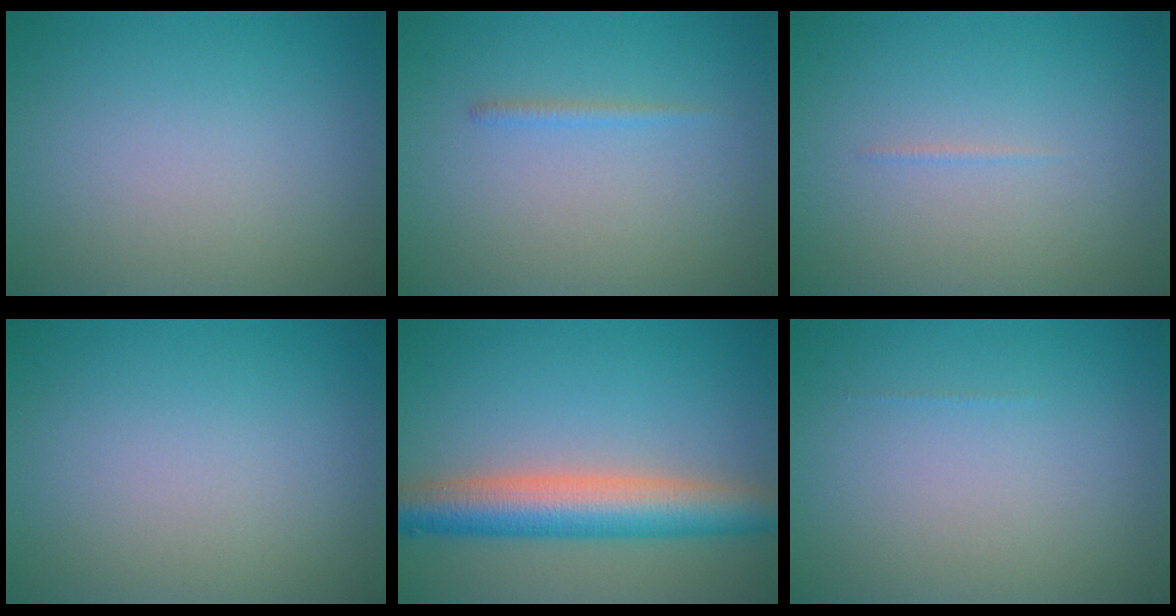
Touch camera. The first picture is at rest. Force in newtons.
{"total": 0.8, "press": 0.8, "slide": 0.1}
{"total": 0.7, "press": 0.7, "slide": 0.2}
{"total": 0.0}
{"total": 7.1, "press": 7.1, "slide": 0.2}
{"total": 0.0}